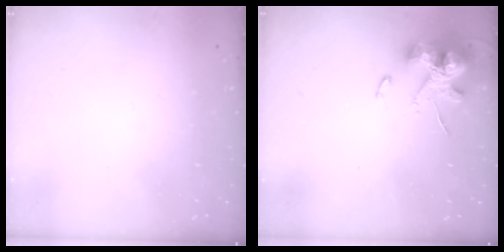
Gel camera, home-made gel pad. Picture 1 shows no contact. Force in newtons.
{"total": 14.2, "press": 14.0, "slide": 2.2}